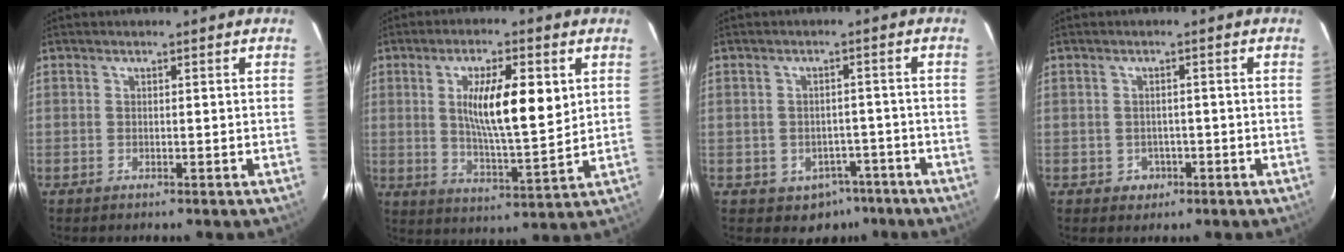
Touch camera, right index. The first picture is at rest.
{"total": 11.7, "force": [2.9, 2.4, 11.1], "torque": [-0.194, -0.002, 0.051]}
{"total": 6.0, "force": [-3.5, 4.6, 1.4], "torque": [-0.010, 0.012, -0.038]}
{"total": 2.3, "force": [-1.0, 2.0, 0.6], "torque": [-0.005, 0.007, -0.008]}